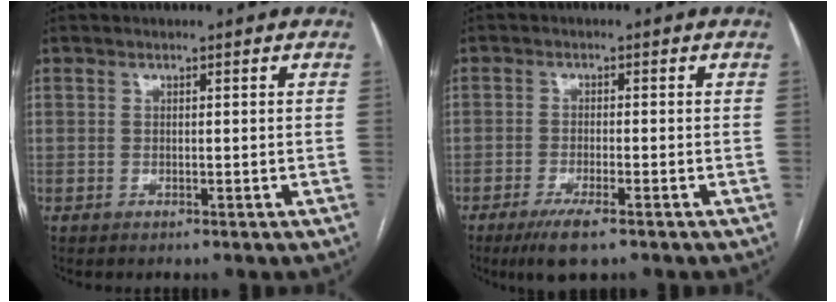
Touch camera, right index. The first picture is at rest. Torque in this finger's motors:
{"motor_torque": [0.30, -0.09, 0.32, 0.06]}